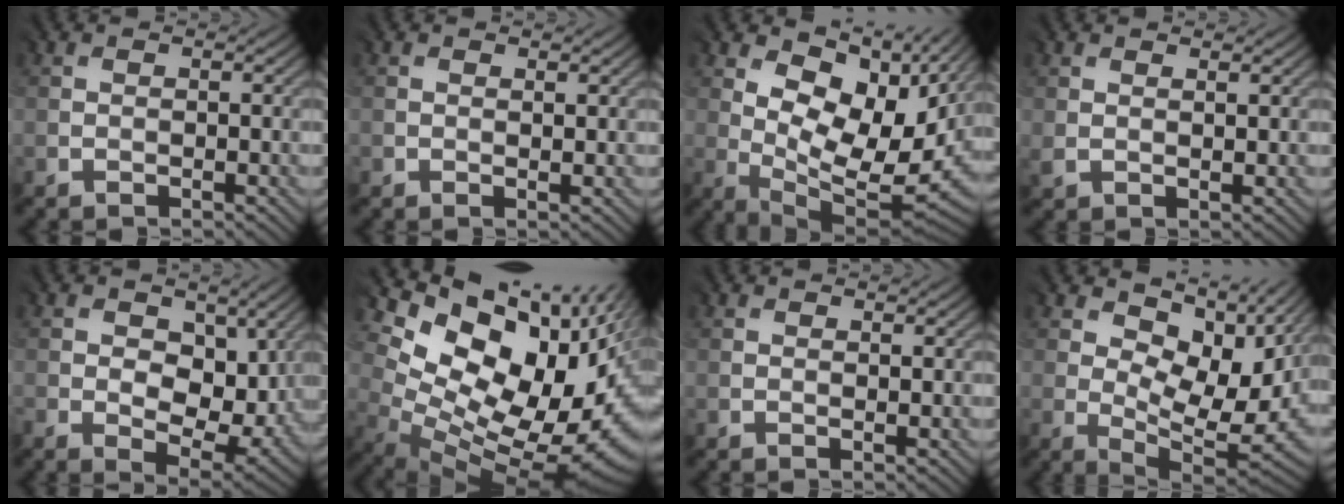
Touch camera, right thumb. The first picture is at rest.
{"total": 0.8, "force": [0.6, 0.4, 0.4], "torque": [-0.009, -0.003, 0.013]}
{"total": 15.4, "force": [4.6, 8.0, 12.3], "torque": [-0.201, 0.003, 0.100]}
{"total": 1.5, "force": [1.1, 0.6, 0.8], "torque": [-0.024, -0.002, 0.024]}
{"total": 8.6, "force": [0.4, 5.6, 6.5], "torque": [-0.126, -0.017, 0.016]}
{"total": 16.0, "force": [3.3, 10.2, 11.9], "torque": [-0.173, -0.034, 0.105]}
{"total": 0.6, "force": [0.4, 0.2, 0.3], "torque": [-0.008, -0.002, 0.010]}
{"total": 14.6, "force": [3.0, 8.7, 11.3], "torque": [-0.168, -0.007, 0.079]}